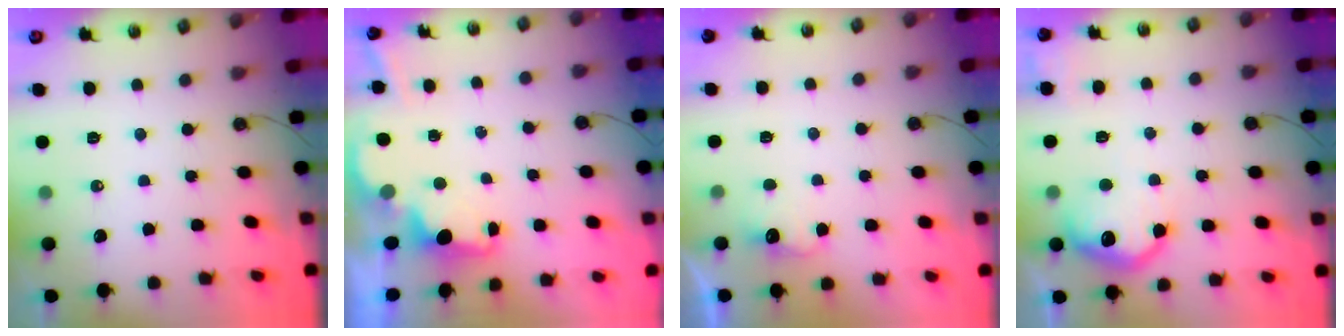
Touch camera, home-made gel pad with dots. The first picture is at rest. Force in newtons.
{"total": 1.9, "press": 1.7, "slide": 0.8}
{"total": 3.7, "press": 3.5, "slide": 1.0}
{"total": 12.7, "press": 12.7, "slide": 0.9}